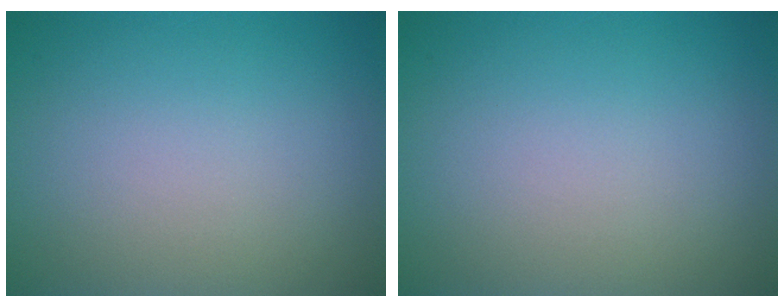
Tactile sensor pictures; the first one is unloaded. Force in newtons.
{"total": 0.0}